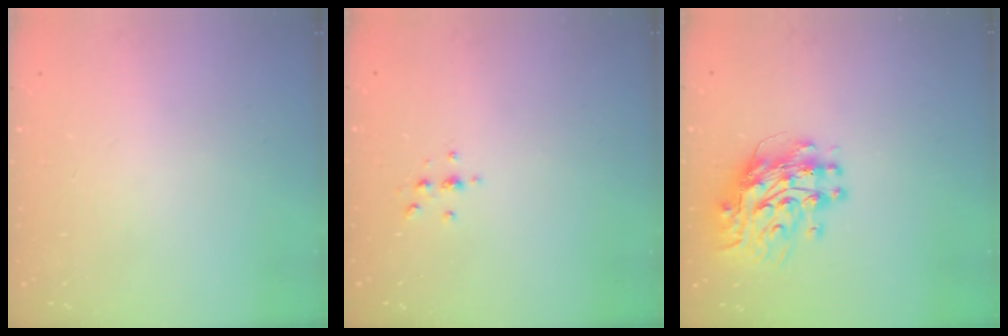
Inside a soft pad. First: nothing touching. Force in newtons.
{"total": 2.4, "press": 2.4, "slide": 0.3}
{"total": 12.5, "press": 12.5, "slide": 1.1}